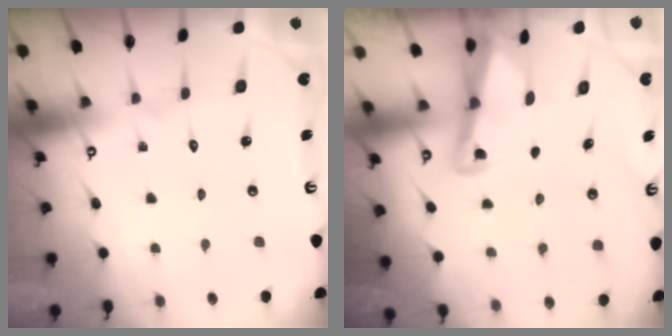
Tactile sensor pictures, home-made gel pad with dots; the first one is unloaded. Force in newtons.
{"total": 2.7, "press": 2.6, "slide": 0.6}